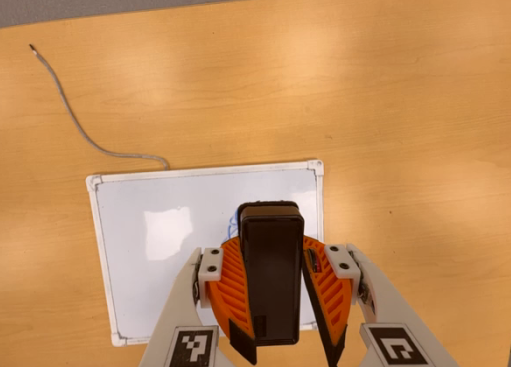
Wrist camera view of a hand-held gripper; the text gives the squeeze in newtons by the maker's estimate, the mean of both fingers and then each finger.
{"total": 11.5, "left": 10.6, "right": 12.3}